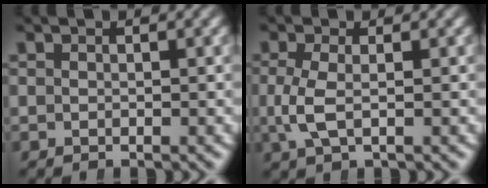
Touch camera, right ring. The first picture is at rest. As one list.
[{"total": 2.6, "force": [-0.2, 1.0, 2.3], "torque": [-0.073, -0.017, 0.006]}]